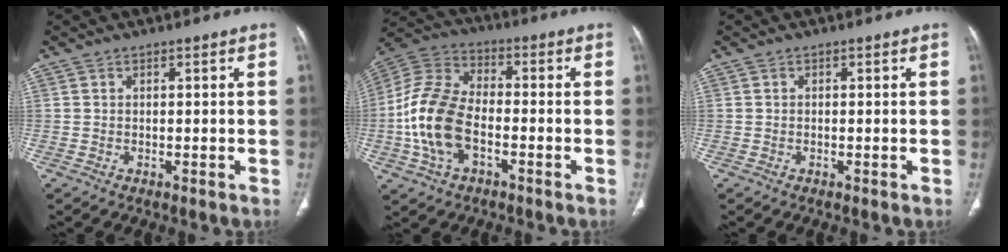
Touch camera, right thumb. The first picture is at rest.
{"total": 14.9, "force": [-3.6, 8.8, 11.4], "torque": [-0.239, 0.029, -0.073]}
{"total": 0.0}